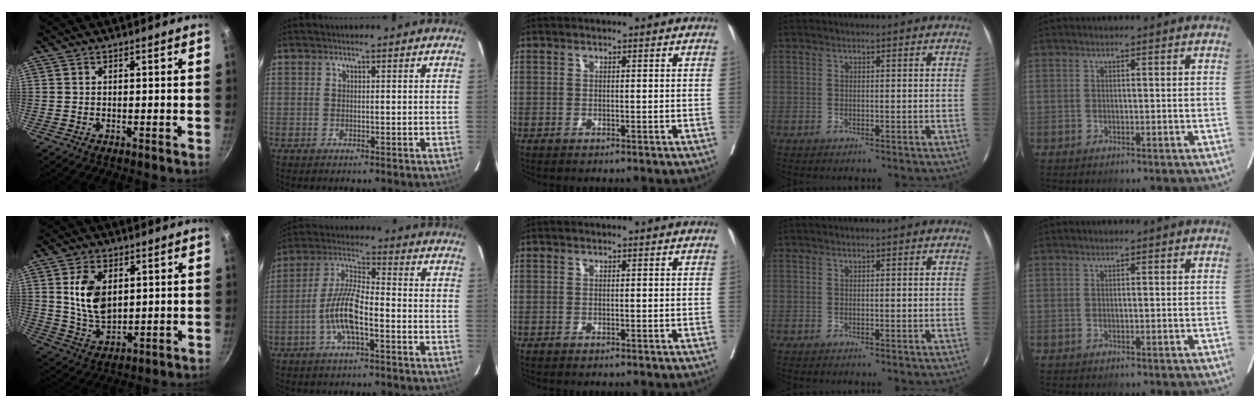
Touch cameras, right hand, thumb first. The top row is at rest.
{"thumb": {"total": 10.0, "force": [2.5, 6.1, 7.5], "torque": [-0.123, -0.019, 0.058]}, "index": {"total": 9.4, "force": [-3.0, 2.1, 8.7], "torque": [-0.182, 0.011, -0.059]}}